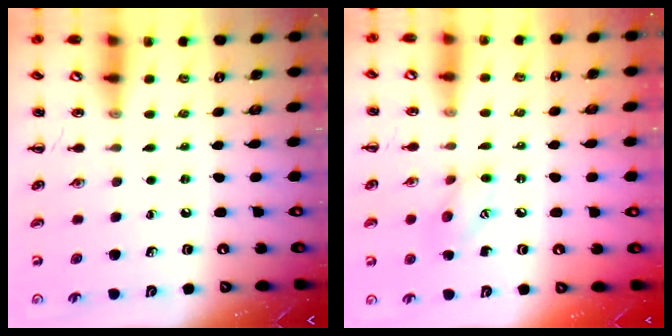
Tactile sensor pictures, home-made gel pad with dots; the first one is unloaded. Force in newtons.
{"total": 8.1, "press": 8.1, "slide": 0.5}